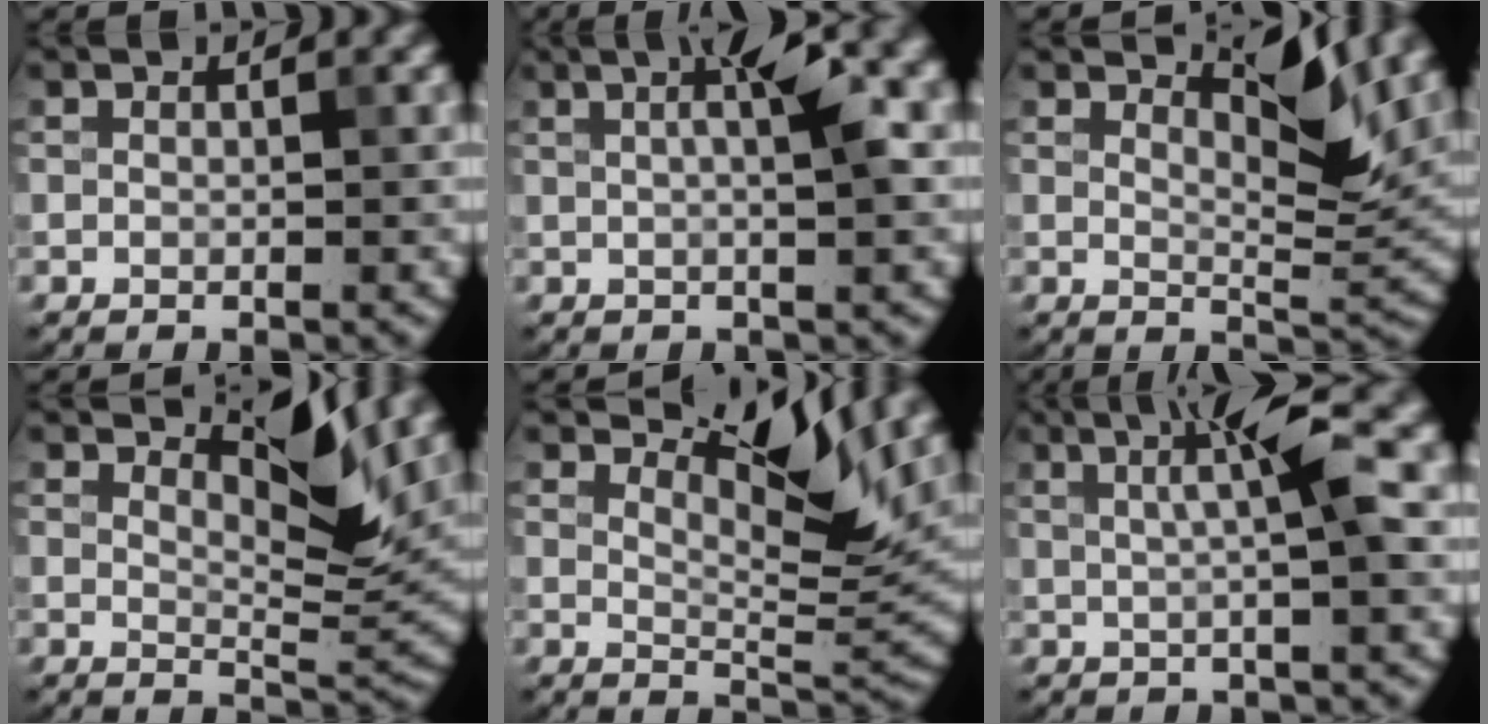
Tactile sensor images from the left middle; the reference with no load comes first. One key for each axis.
{"total": 4.6, "fx": 0.3, "fy": 0.5, "fz": 4.5, "tx": -0.076, "ty": 0.011, "tz": 0.018}
{"total": 3.4, "fx": 2.4, "fy": 0.3, "fz": 2.4, "tx": -0.054, "ty": -0.005, "tz": 0.055}
{"total": 3.8, "fx": 2.7, "fy": 0.5, "fz": 2.7, "tx": -0.058, "ty": -0.004, "tz": 0.059}
{"total": 6.2, "fx": 3.9, "fy": 1.3, "fz": 4.6, "tx": -0.084, "ty": 0.001, "tz": 0.085}
{"total": 4.8, "fx": 0.5, "fy": 0.1, "fz": 4.8, "tx": -0.085, "ty": 0.010, "tz": 0.024}